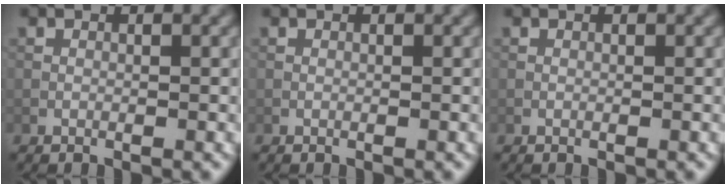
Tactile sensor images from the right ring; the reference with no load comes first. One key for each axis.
{"total": 0.0}
{"total": 0.0}